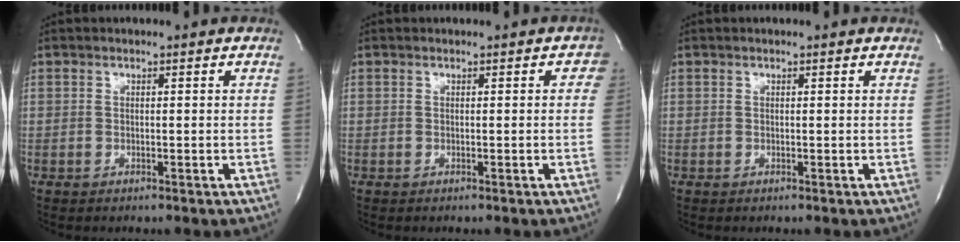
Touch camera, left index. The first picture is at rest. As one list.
[{"total": 1.2, "force": [0.3, 0.9, 0.7], "torque": [0.009, 0.009, 0.000]}, {"total": 0.7, "force": [0.7, 0.1, 0.2], "torque": [-0.011, 0.007, 0.006]}]